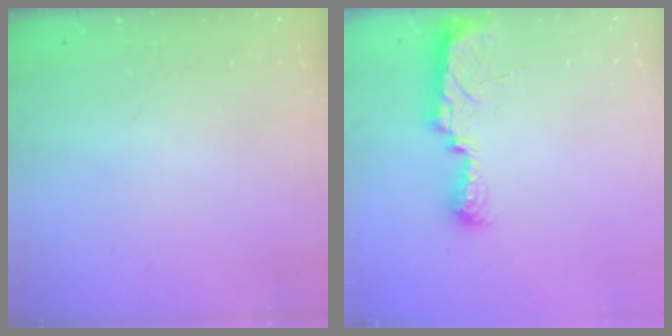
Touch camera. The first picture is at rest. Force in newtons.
{"total": 8.5, "press": 8.3, "slide": 2.0}